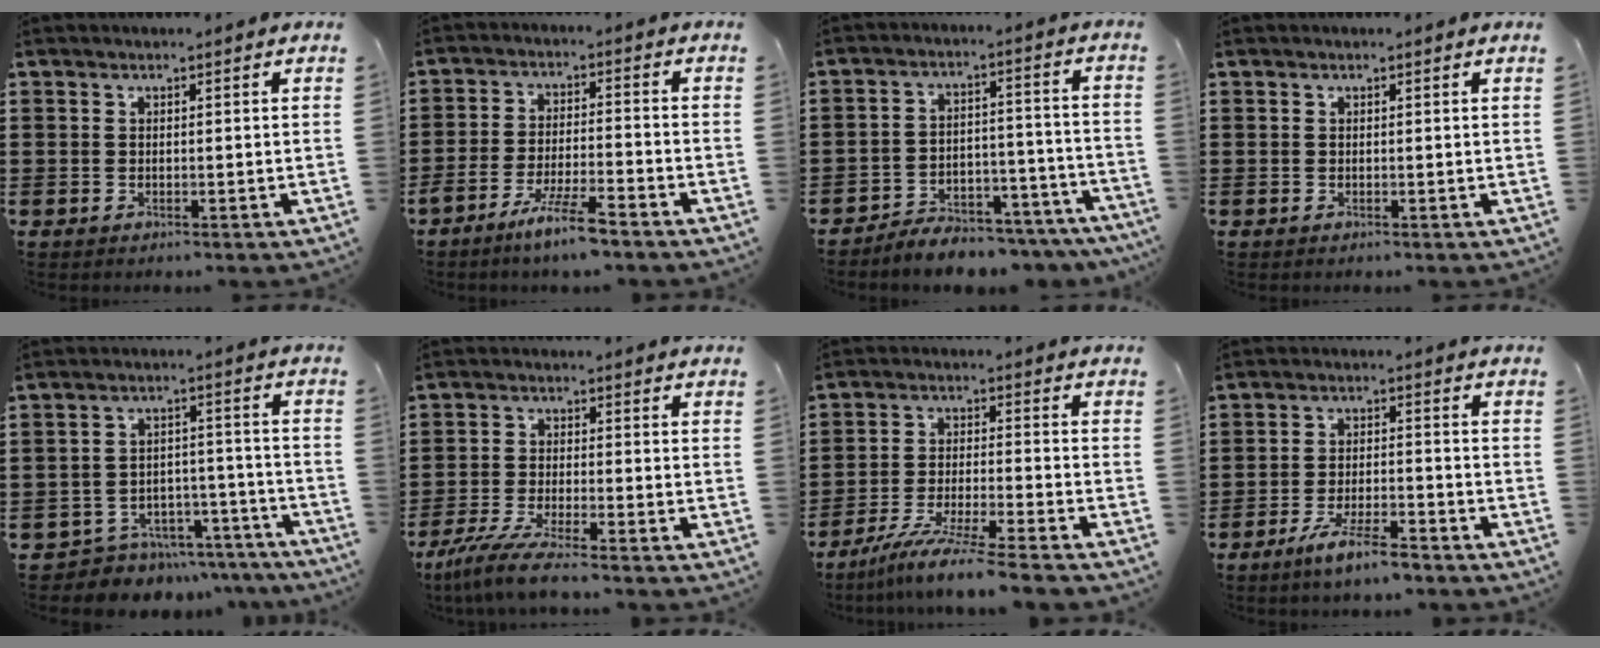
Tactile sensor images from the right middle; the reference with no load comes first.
{"total": 6.6, "force": [-5.2, 0.1, 4.0], "torque": [-0.082, -0.012, -0.098]}
{"total": 5.6, "force": [-5.5, 0.8, 0.4], "torque": [-0.006, 0.016, -0.110]}
{"total": 0.0}
{"total": 6.5, "force": [-6.2, 1.6, 0.3], "torque": [-0.003, 0.028, -0.124]}
{"total": 5.4, "force": [-4.5, -0.2, 2.9], "torque": [-0.076, -0.023, -0.091]}
{"total": 8.0, "force": [-7.1, -0.6, 3.7], "torque": [-0.070, -0.012, -0.137]}
{"total": 5.9, "force": [-4.7, 0.6, 3.5], "torque": [-0.076, -0.008, -0.088]}